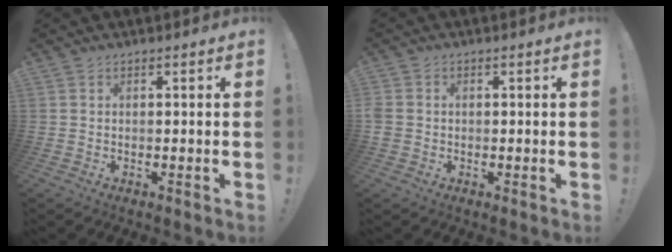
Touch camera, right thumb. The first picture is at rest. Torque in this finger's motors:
{"motor_torque": [0.05, 0.05, -0.01, 0.05, 0.02]}